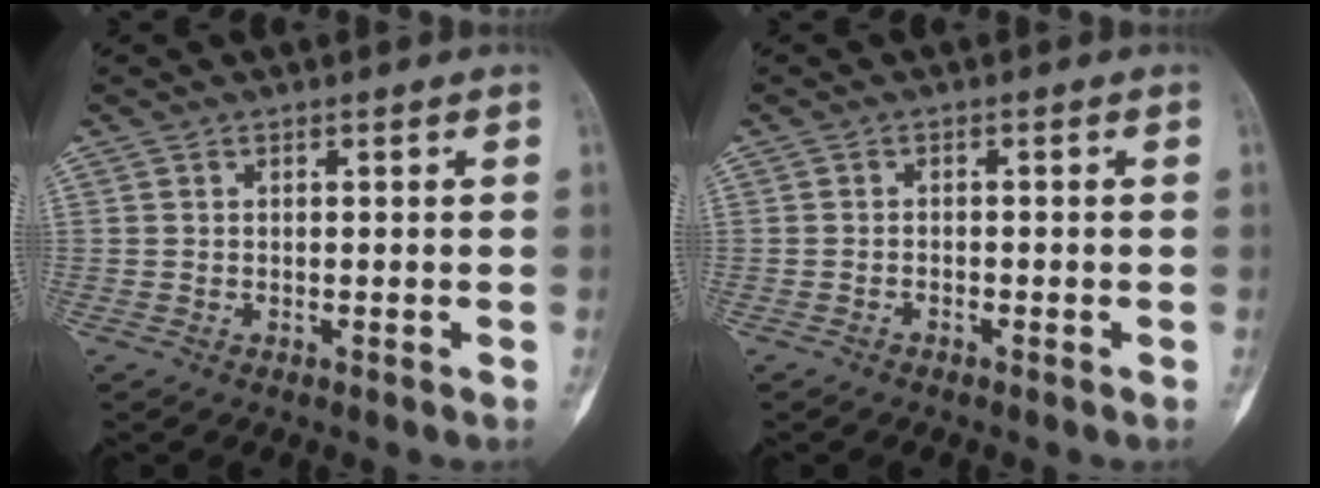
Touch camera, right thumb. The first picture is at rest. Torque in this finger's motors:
{"motor_torque": [-0.45, -0.22, 0.12, 0.05, -0.05]}